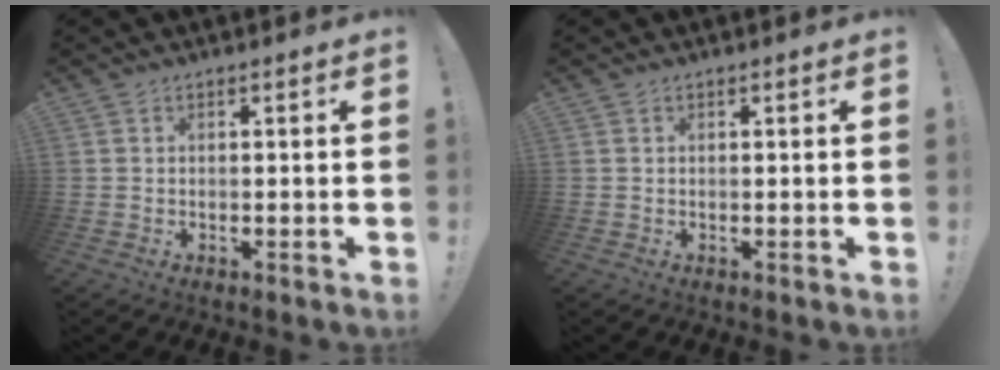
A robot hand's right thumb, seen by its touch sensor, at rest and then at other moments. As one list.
[{"total": 0.0}]